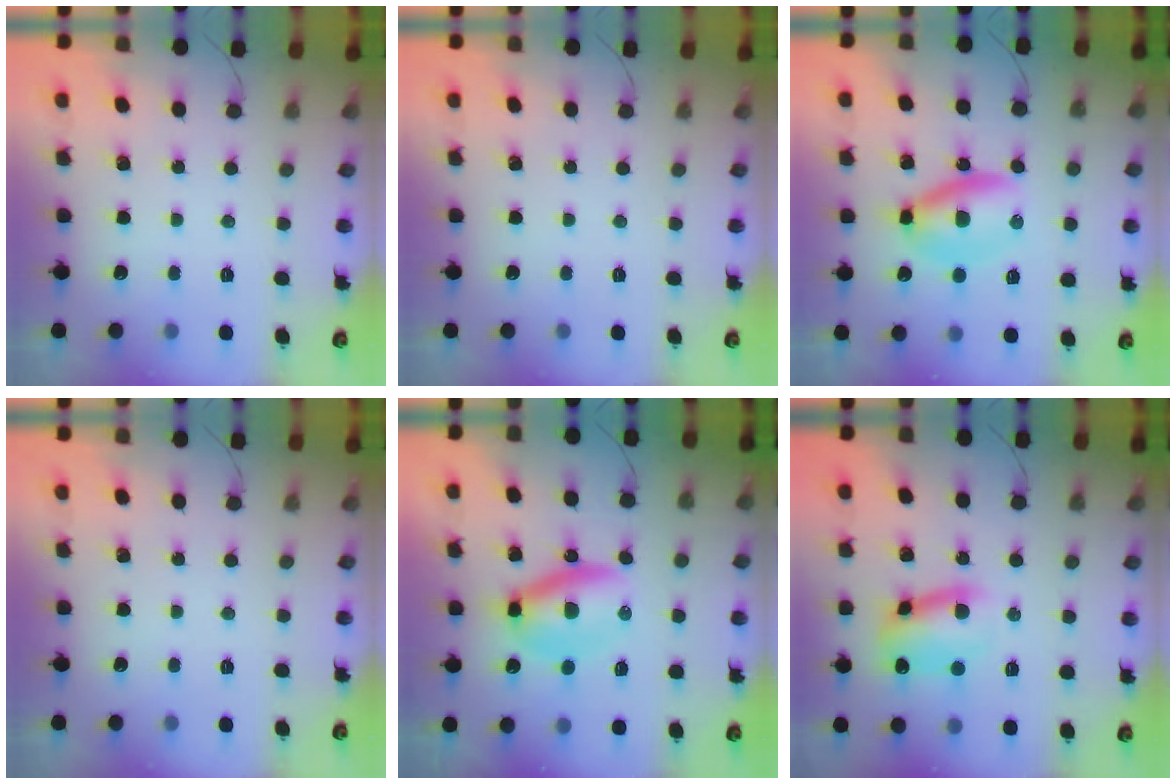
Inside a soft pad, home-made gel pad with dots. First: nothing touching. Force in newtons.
{"total": 0.0}
{"total": 6.3, "press": 6.1, "slide": 1.3}
{"total": 0.0}
{"total": 7.0, "press": 6.8, "slide": 1.8}
{"total": 8.7, "press": 8.6, "slide": 0.8}